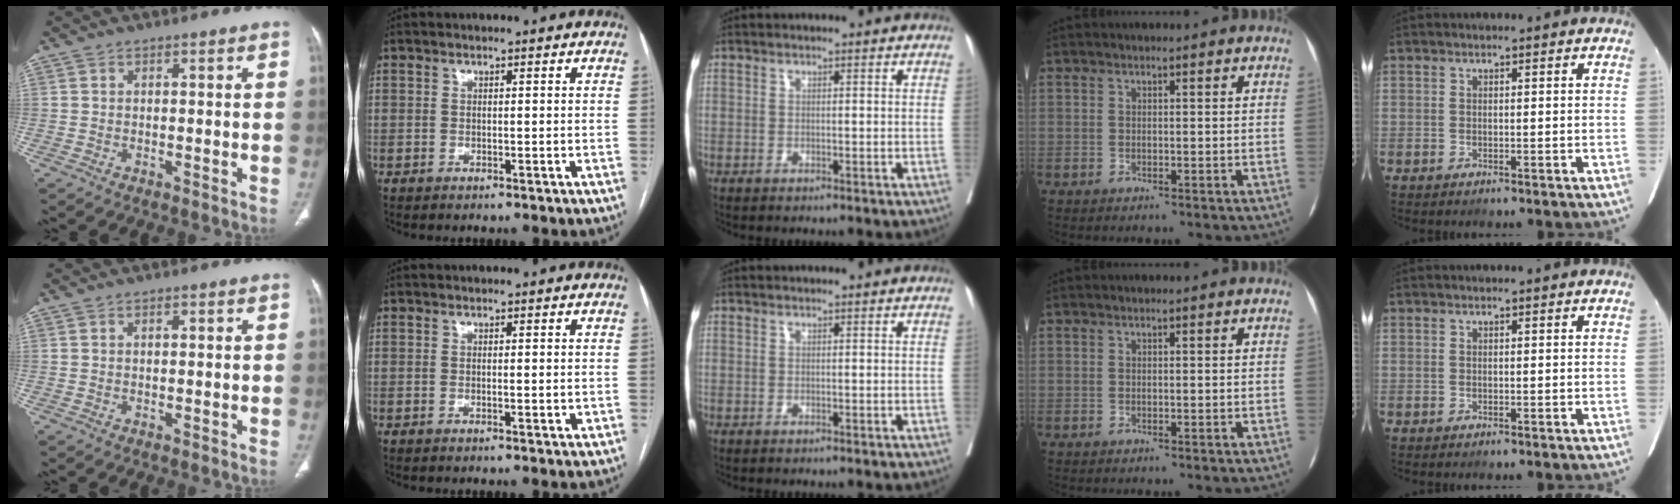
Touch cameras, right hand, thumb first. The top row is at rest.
{"thumb": {"total": 0.7, "force": [0.3, 0.3, 0.6], "torque": [-0.008, 0.000, 0.005]}, "index": {"total": 1.2, "force": [-0.1, 0.2, 1.2], "torque": [-0.019, -0.004, 0.000]}}